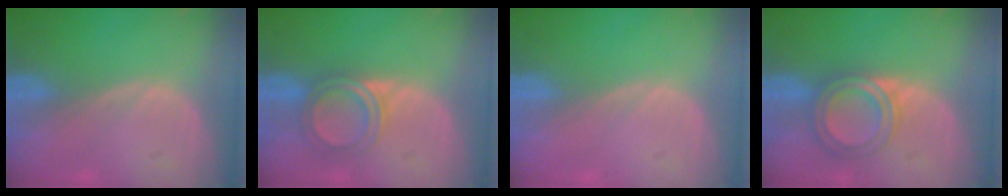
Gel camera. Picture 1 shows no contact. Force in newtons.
{"total": 4.9, "press": 4.7, "slide": 1.4}
{"total": 0.0}
{"total": 5.3, "press": 5.3, "slide": 0.1}